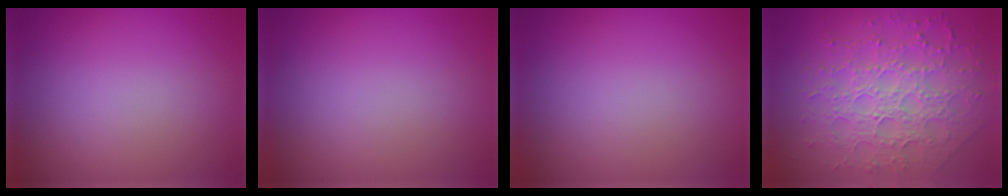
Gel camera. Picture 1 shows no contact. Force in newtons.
{"total": 0.0}
{"total": 0.0}
{"total": 7.8, "press": 5.6, "slide": 5.5}